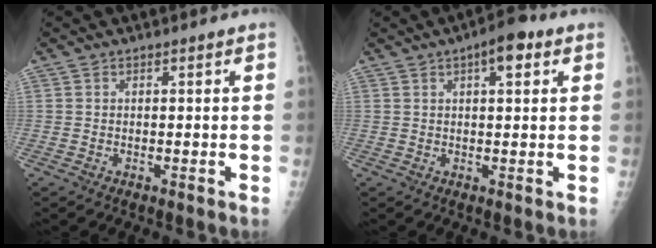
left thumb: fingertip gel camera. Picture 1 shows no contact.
{"total": 5.7, "force": [2.5, 2.1, 4.7], "torque": [-0.052, 0.003, 0.027]}